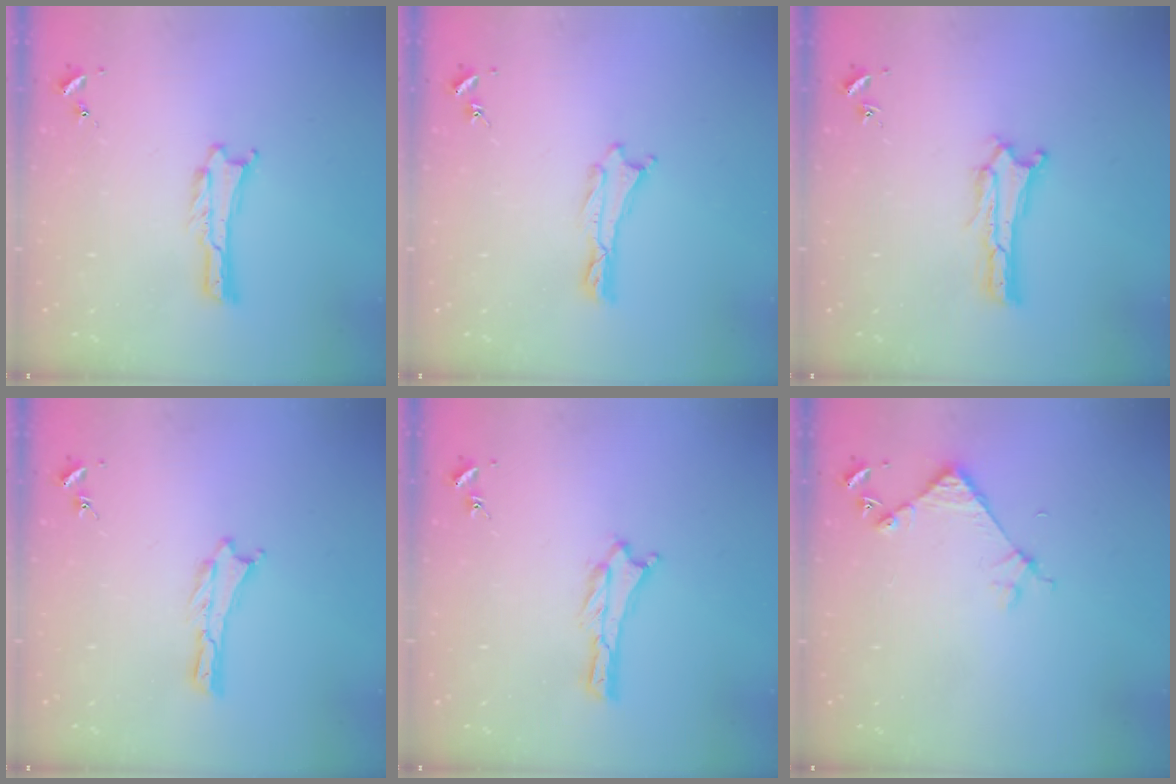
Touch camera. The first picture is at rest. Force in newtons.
{"total": 0.0}
{"total": 0.6, "press": 0.5, "slide": 0.2}
{"total": 0.0}
{"total": 0.0}
{"total": 4.2, "press": 4.2, "slide": 0.3}